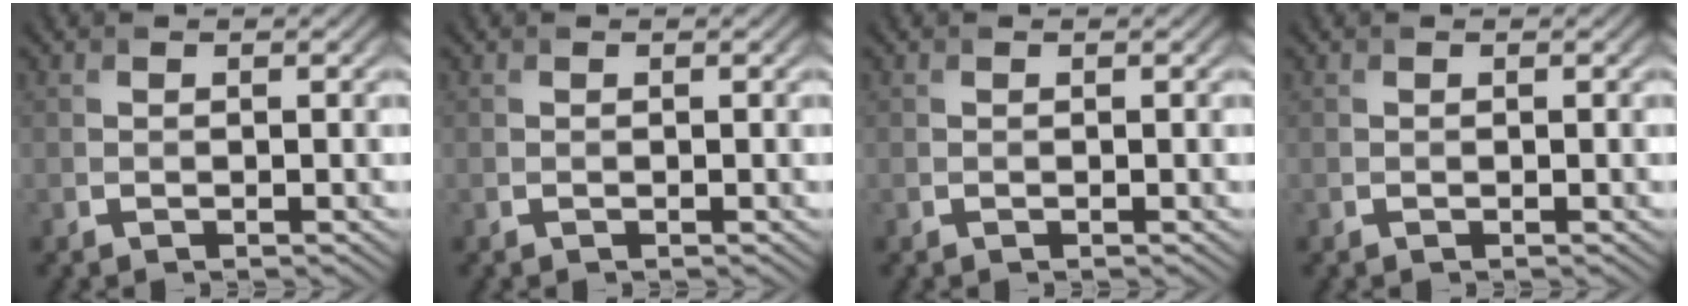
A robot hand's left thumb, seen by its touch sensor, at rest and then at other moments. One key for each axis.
{"total": 0.0}
{"total": 0.0}
{"total": 0.0}